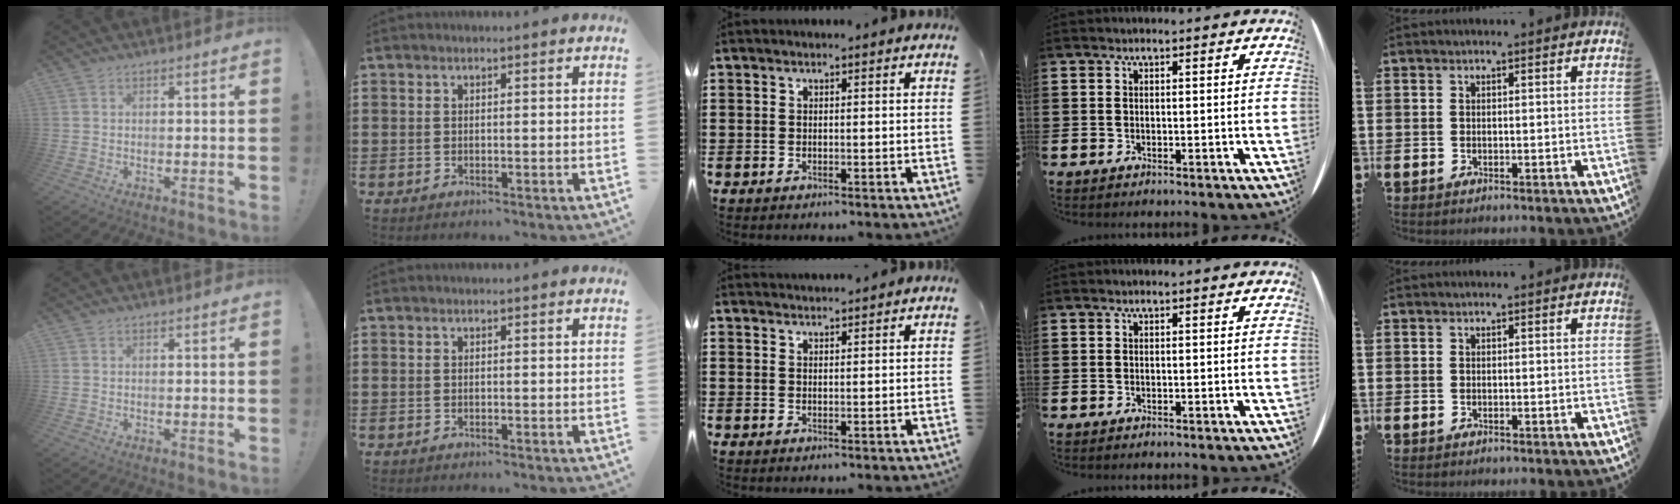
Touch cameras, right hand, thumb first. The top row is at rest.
{"middle": {"total": 1.3, "force": [1.3, 0.0, 0.0], "torque": [-0.003, 0.000, 0.026]}}